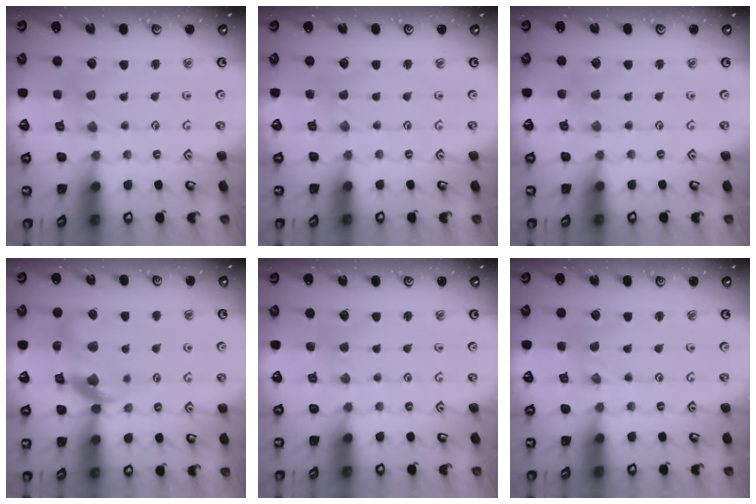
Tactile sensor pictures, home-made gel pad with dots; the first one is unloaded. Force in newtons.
{"total": 0.0}
{"total": 1.6, "press": 1.6, "slide": 0.3}
{"total": 13.9, "press": 13.8, "slide": 1.9}
{"total": 1.4, "press": 1.4, "slide": 0.3}
{"total": 0.0}